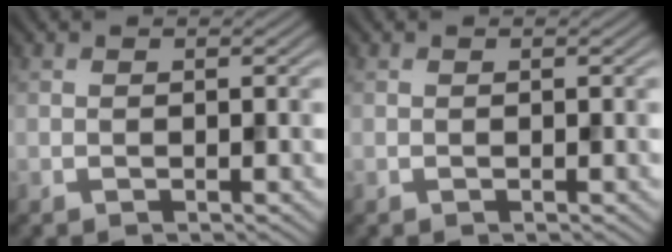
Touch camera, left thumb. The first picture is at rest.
{"total": 0.0}